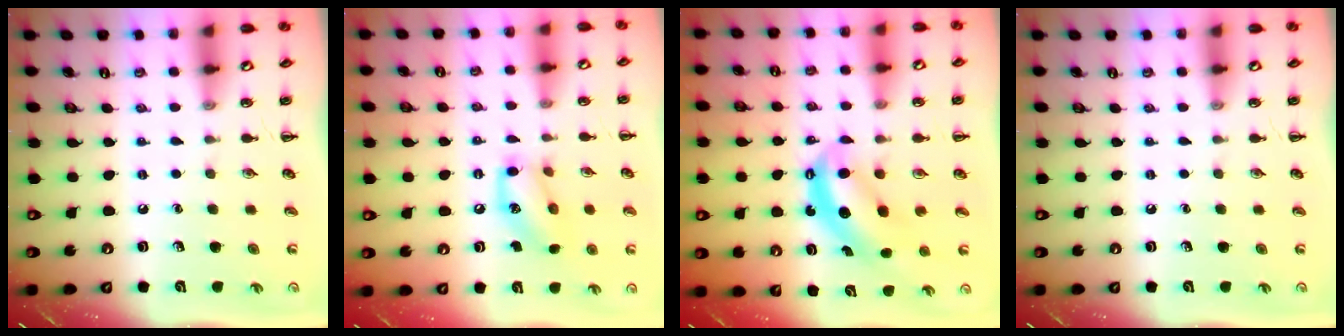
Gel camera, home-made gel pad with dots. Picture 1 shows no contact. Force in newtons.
{"total": 12.5, "press": 12.4, "slide": 2.0}
{"total": 6.1, "press": 6.0, "slide": 1.3}
{"total": 0.0}